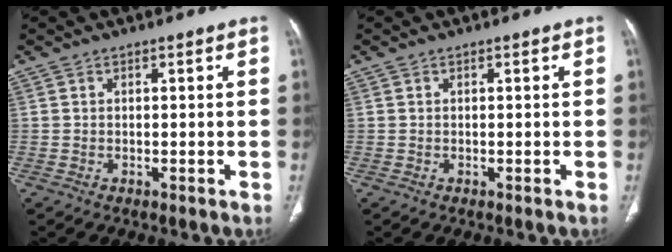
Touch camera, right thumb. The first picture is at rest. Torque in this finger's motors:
{"motor_torque": [0.12, -0.12, 0.00, 0.00, 0.00]}